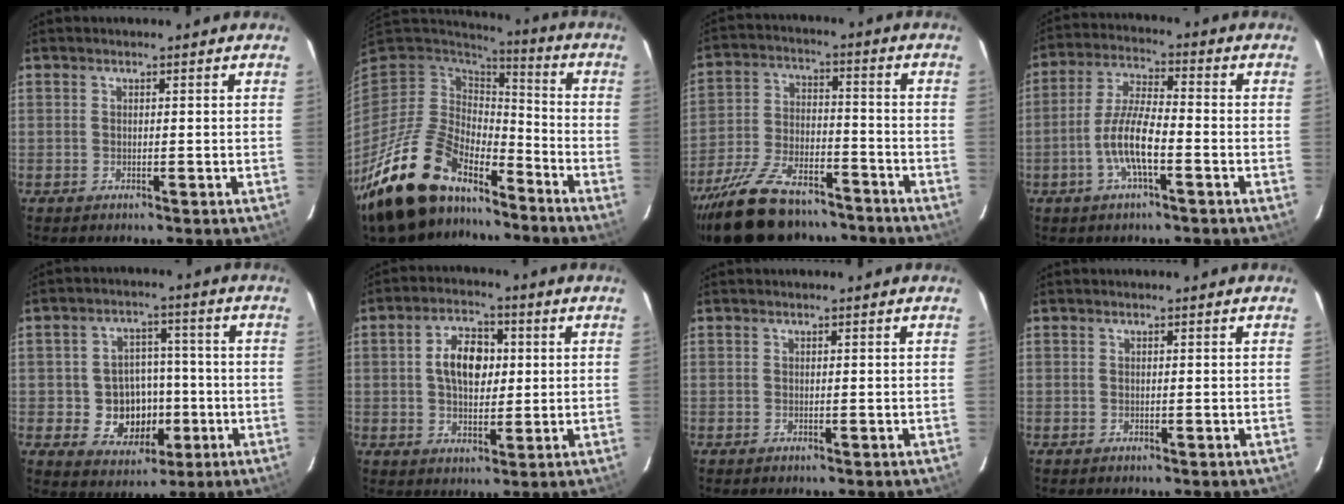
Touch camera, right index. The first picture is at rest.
{"total": 22.4, "force": [-16.1, 9.7, 12.2], "torque": [-0.252, -0.031, -0.283]}
{"total": 20.7, "force": [-16.6, 8.2, 9.2], "torque": [-0.198, -0.007, -0.263]}
{"total": 8.7, "force": [-3.4, 1.9, 7.8], "torque": [-0.163, 0.003, -0.066]}
{"total": 9.9, "force": [-2.3, 8.6, 4.3], "torque": [-0.099, 0.016, -0.019]}
{"total": 8.5, "force": [1.3, 5.3, 6.5], "torque": [-0.112, 0.021, 0.025]}
{"total": 0.0}
{"total": 0.0}